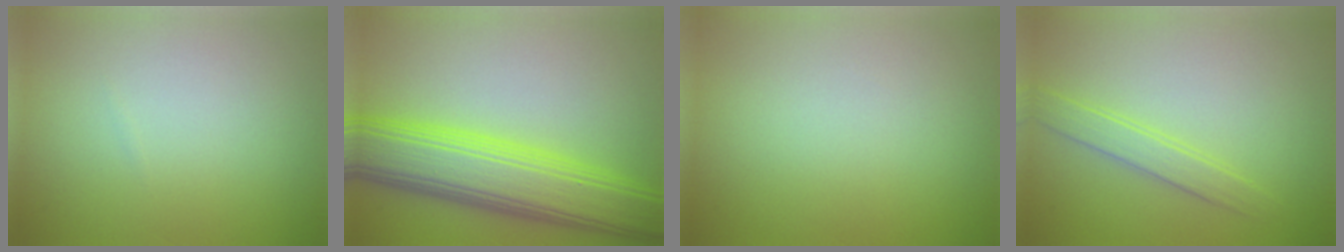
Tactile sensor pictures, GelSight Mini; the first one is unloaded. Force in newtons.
{"total": 9.2, "press": 9.2, "slide": 0.1}
{"total": 0.0}
{"total": 2.1, "press": 2.1, "slide": 0.1}